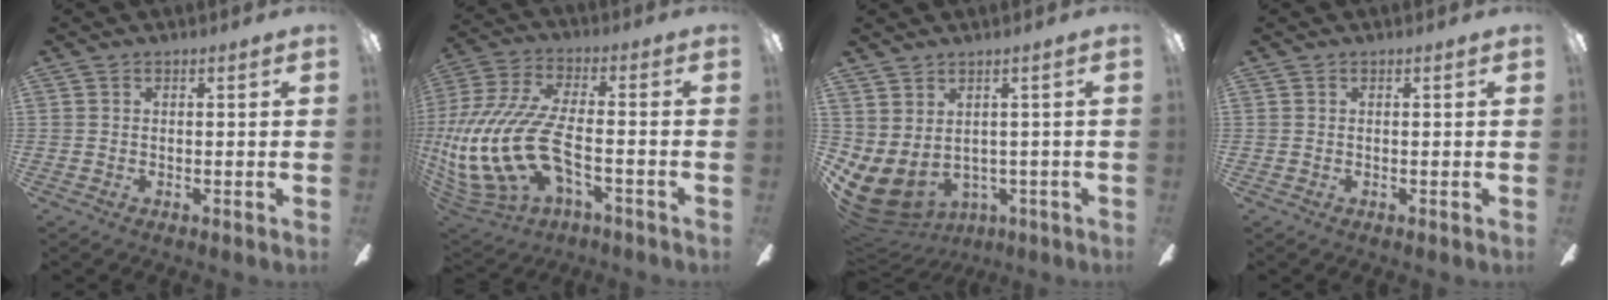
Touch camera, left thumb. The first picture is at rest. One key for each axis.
{"total": 19.0, "fx": -4.6, "fy": 9.8, "fz": 15.7, "tx": -0.362, "ty": 0.002, "tz": -0.081}
{"total": 5.3, "fx": -0.8, "fy": 4.0, "fz": 3.4, "tx": -0.102, "ty": -0.021, "tz": -0.010}
{"total": 0.0}